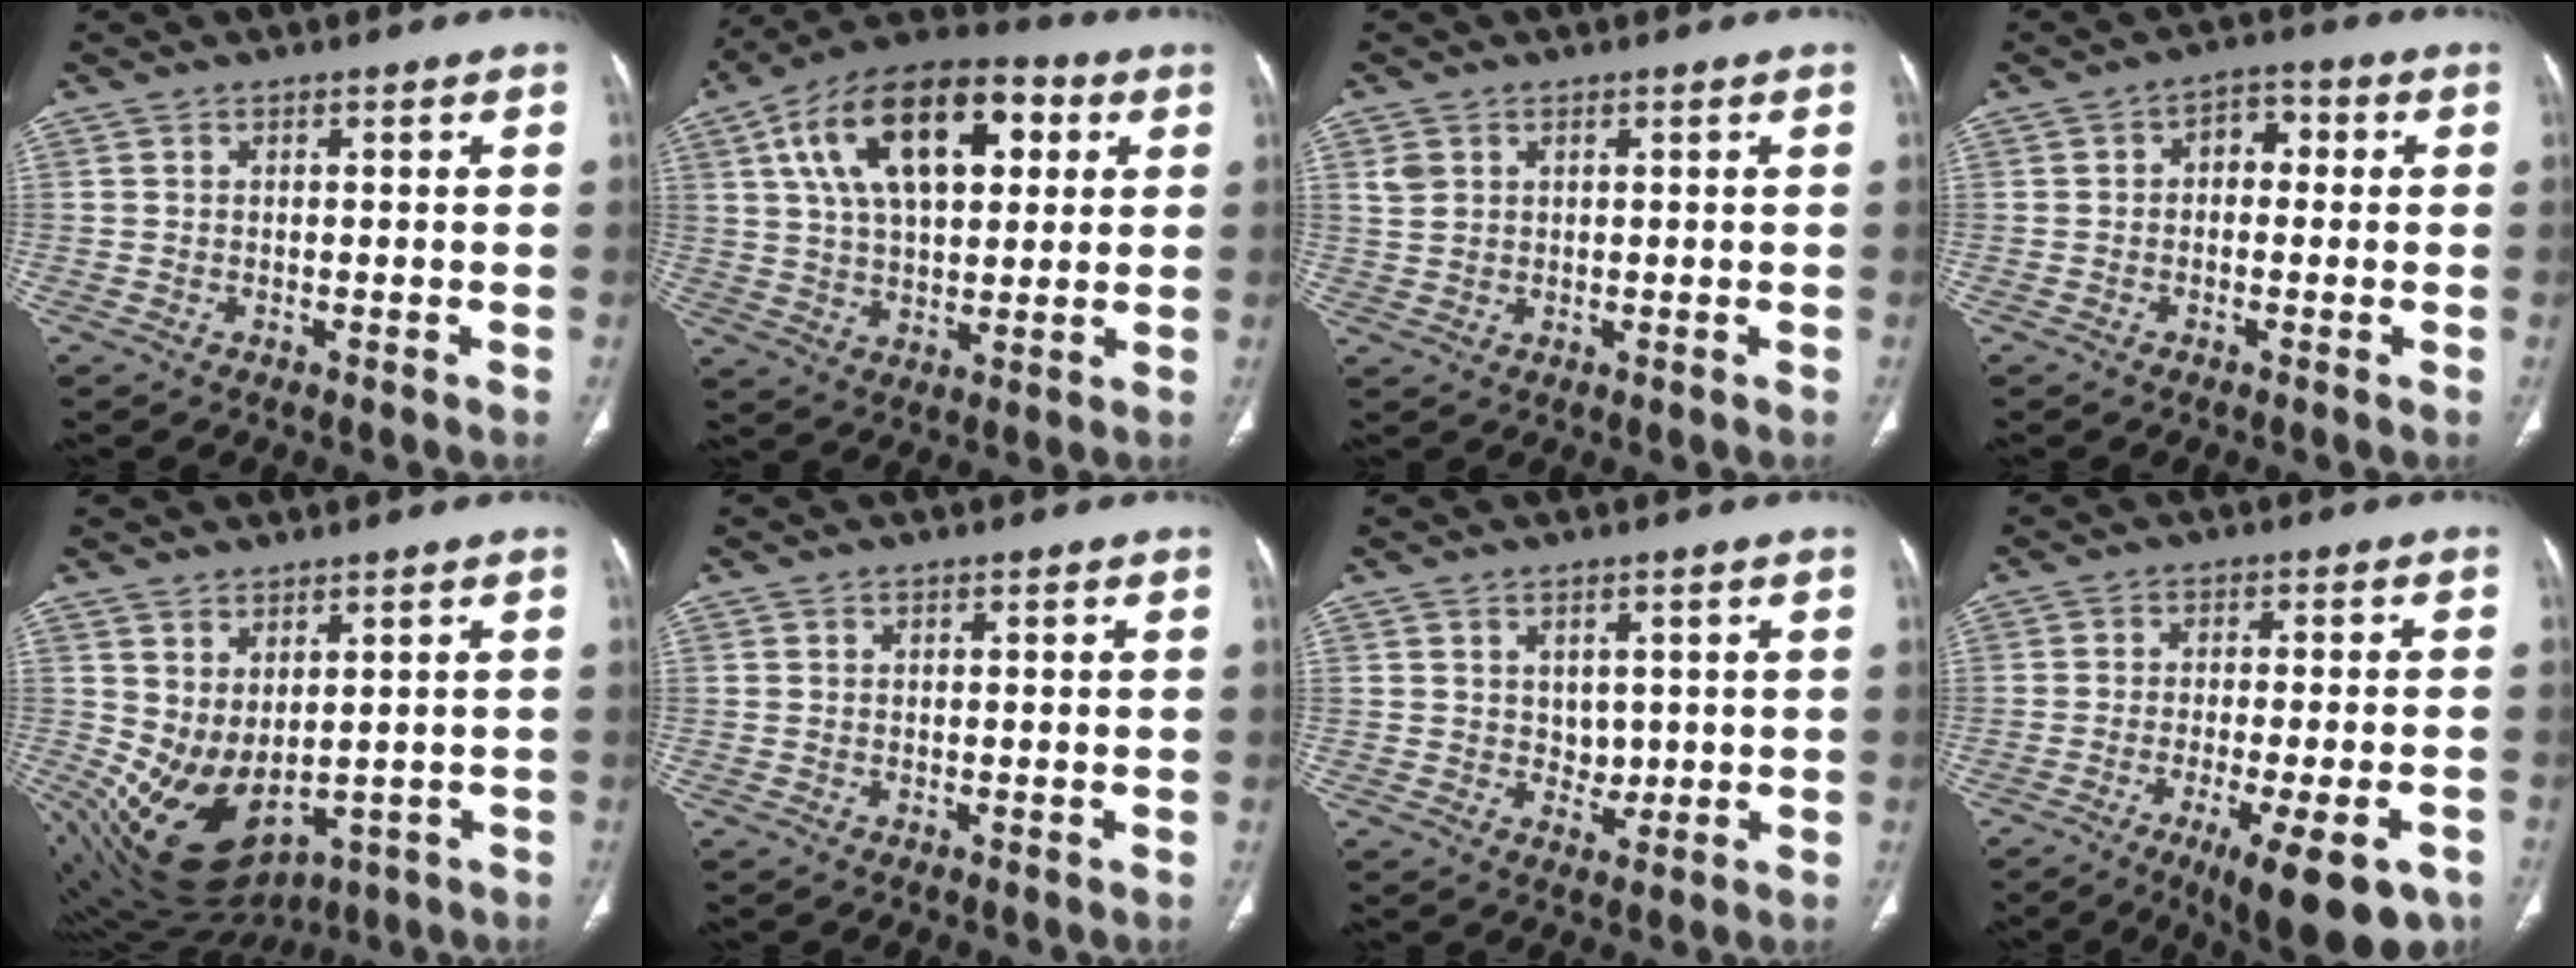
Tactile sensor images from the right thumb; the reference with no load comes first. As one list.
[{"total": 21.7, "force": [7.0, 11.5, 17.0], "torque": [-0.263, 0.010, 0.110]}, {"total": 2.9, "force": [1.2, 2.2, 1.4], "torque": [-0.025, -0.002, 0.032]}, {"total": 4.5, "force": [0.3, 3.2, 3.2], "torque": [-0.026, 0.017, -0.008]}, {"total": 12.0, "force": [-0.5, 7.2, 9.6], "torque": [-0.161, -0.012, 0.031]}, {"total": 0.0}, {"total": 2.8, "force": [0.6, 2.2, 1.7], "torque": [-0.010, -0.007, 0.015]}, {"total": 14.8, "force": [-8.5, 4.0, 11.5], "torque": [-0.126, 0.008, -0.121]}]